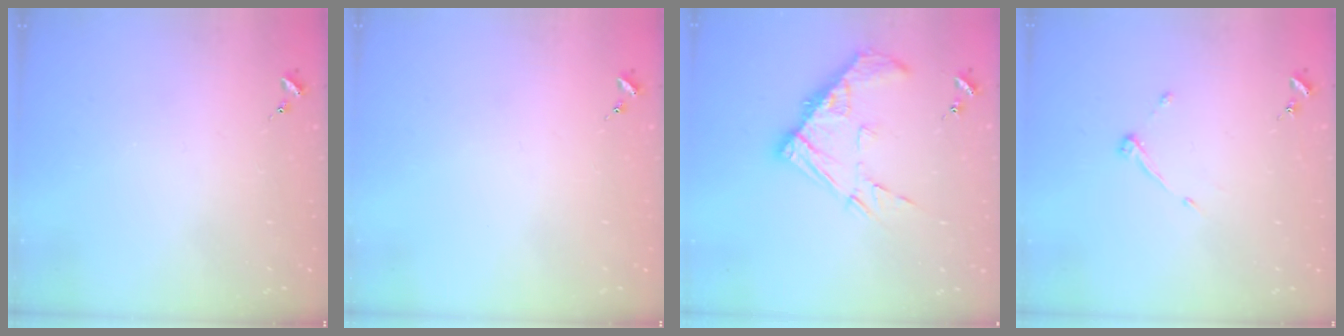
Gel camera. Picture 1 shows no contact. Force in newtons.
{"total": 0.0}
{"total": 13.3, "press": 13.2, "slide": 1.2}
{"total": 4.0, "press": 4.0, "slide": 0.6}